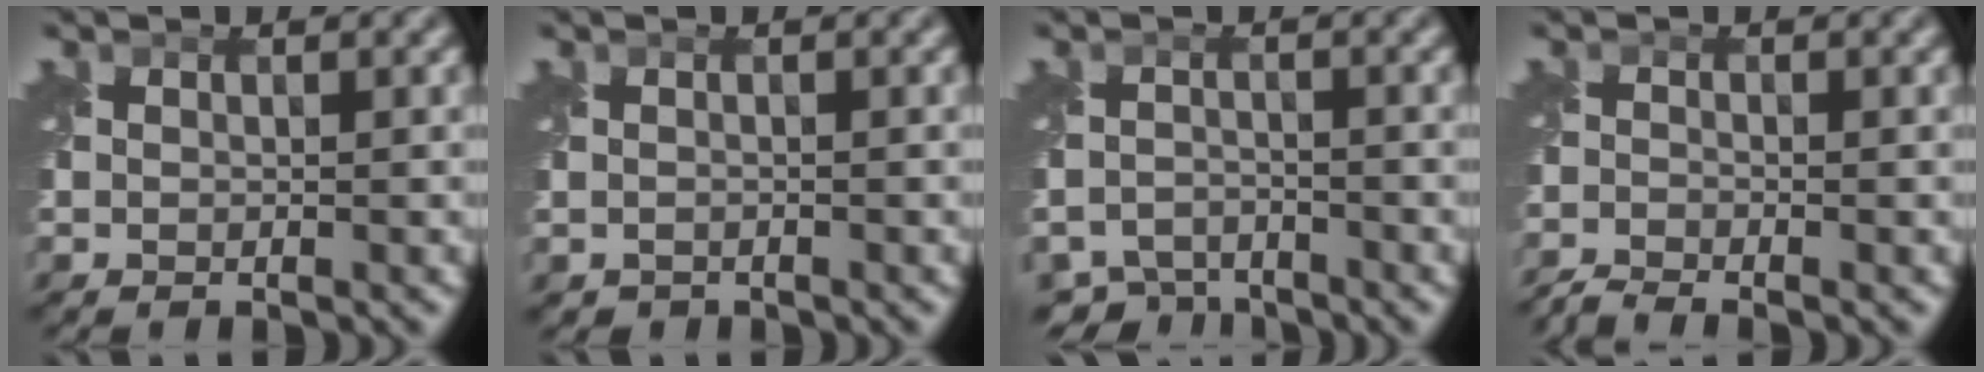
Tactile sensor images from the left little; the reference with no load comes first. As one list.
[{"total": 0.7, "force": [-0.6, 0.3, -0.1], "torque": [0.004, -0.008, -0.012]}, {"total": 3.9, "force": [-3.7, 1.3, 0.5], "torque": [-0.001, -0.012, -0.070]}, {"total": 2.5, "force": [-2.4, 0.2, 0.7], "torque": [-0.015, -0.011, -0.060]}]